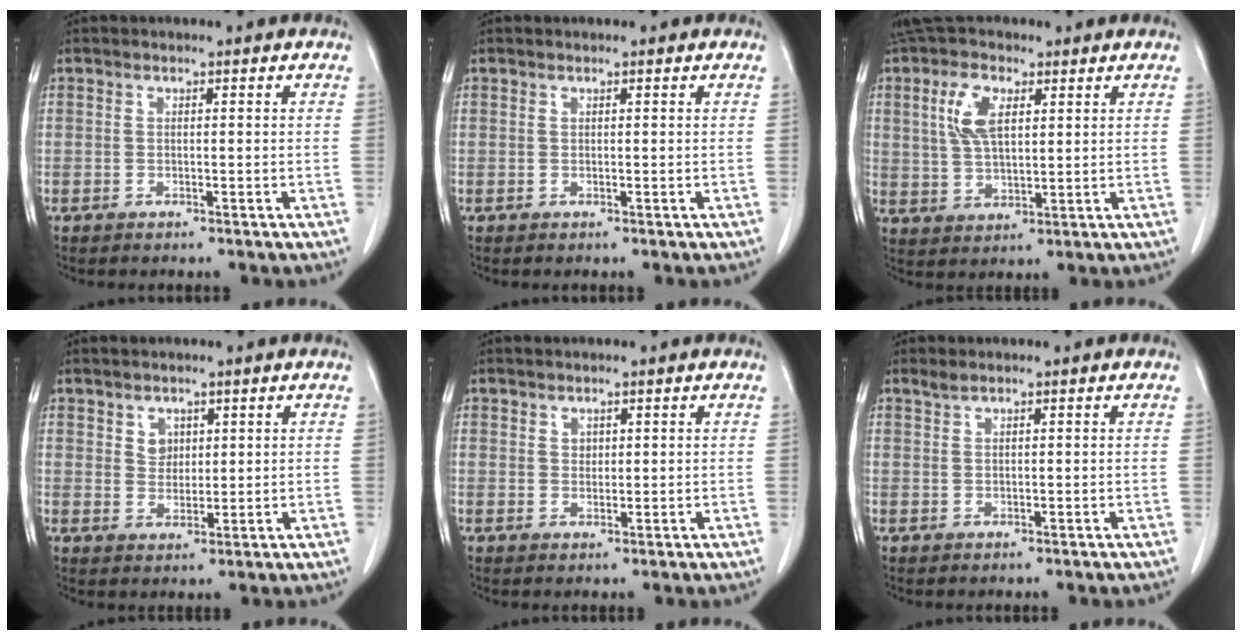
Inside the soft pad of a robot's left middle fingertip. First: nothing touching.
{"total": 0.6, "force": [0.5, 0.0, 0.3], "torque": [-0.009, 0.005, 0.008]}
{"total": 7.6, "force": [3.2, 3.4, 6.0], "torque": [-0.128, 0.012, 0.064]}
{"total": 2.7, "force": [1.6, 2.0, 1.1], "torque": [-0.025, 0.001, 0.034]}
{"total": 1.4, "force": [1.0, 0.8, 0.6], "torque": [-0.010, -0.002, 0.019]}
{"total": 1.0, "force": [0.9, 0.0, 0.4], "torque": [-0.012, 0.003, 0.023]}